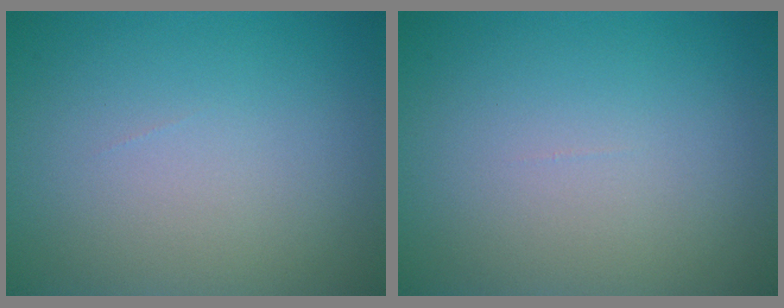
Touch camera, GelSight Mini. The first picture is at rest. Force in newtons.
{"total": 0.0}